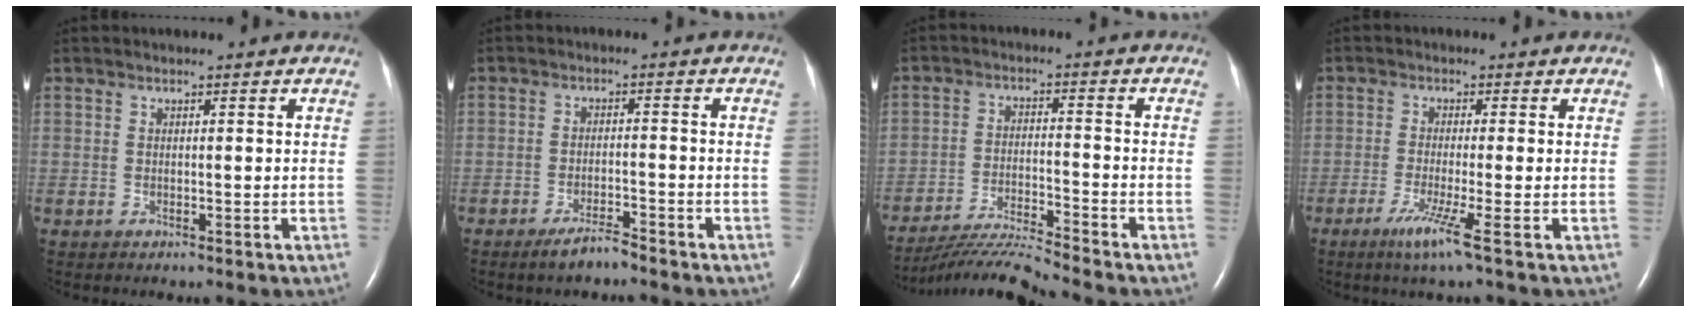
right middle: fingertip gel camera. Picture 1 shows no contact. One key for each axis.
{"total": 3.5, "fx": -3.0, "fy": 0.5, "fz": 1.8, "tx": -0.038, "ty": -0.004, "tz": -0.055}
{"total": 9.0, "fx": -8.5, "fy": -2.3, "fz": 2.0, "tx": -0.033, "ty": -0.014, "tz": -0.156}
{"total": 4.8, "fx": -2.6, "fy": -1.0, "fz": 4.0, "tx": -0.081, "ty": -0.019, "tz": -0.053}